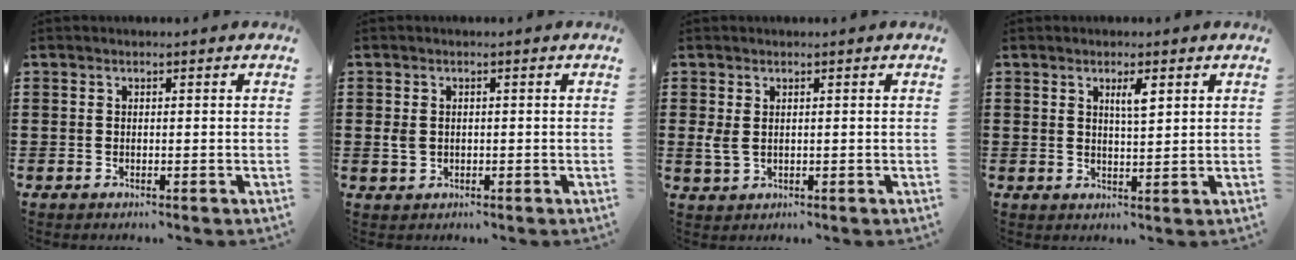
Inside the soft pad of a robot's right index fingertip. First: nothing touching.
{"total": 2.0, "force": [0.1, 1.7, 1.1], "torque": [-0.032, 0.004, -0.002]}
{"total": 2.0, "force": [0.5, 1.2, 1.5], "torque": [-0.048, 0.000, 0.005]}
{"total": 2.8, "force": [1.3, 0.5, 2.3], "torque": [-0.040, 0.000, 0.019]}